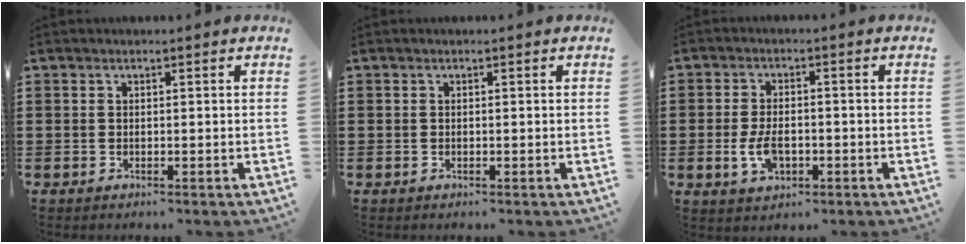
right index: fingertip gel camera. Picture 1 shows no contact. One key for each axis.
{"total": 0.0}
{"total": 5.0, "fx": -1.3, "fy": 2.8, "fz": 3.9, "tx": -0.089, "ty": -0.002, "tz": -0.026}